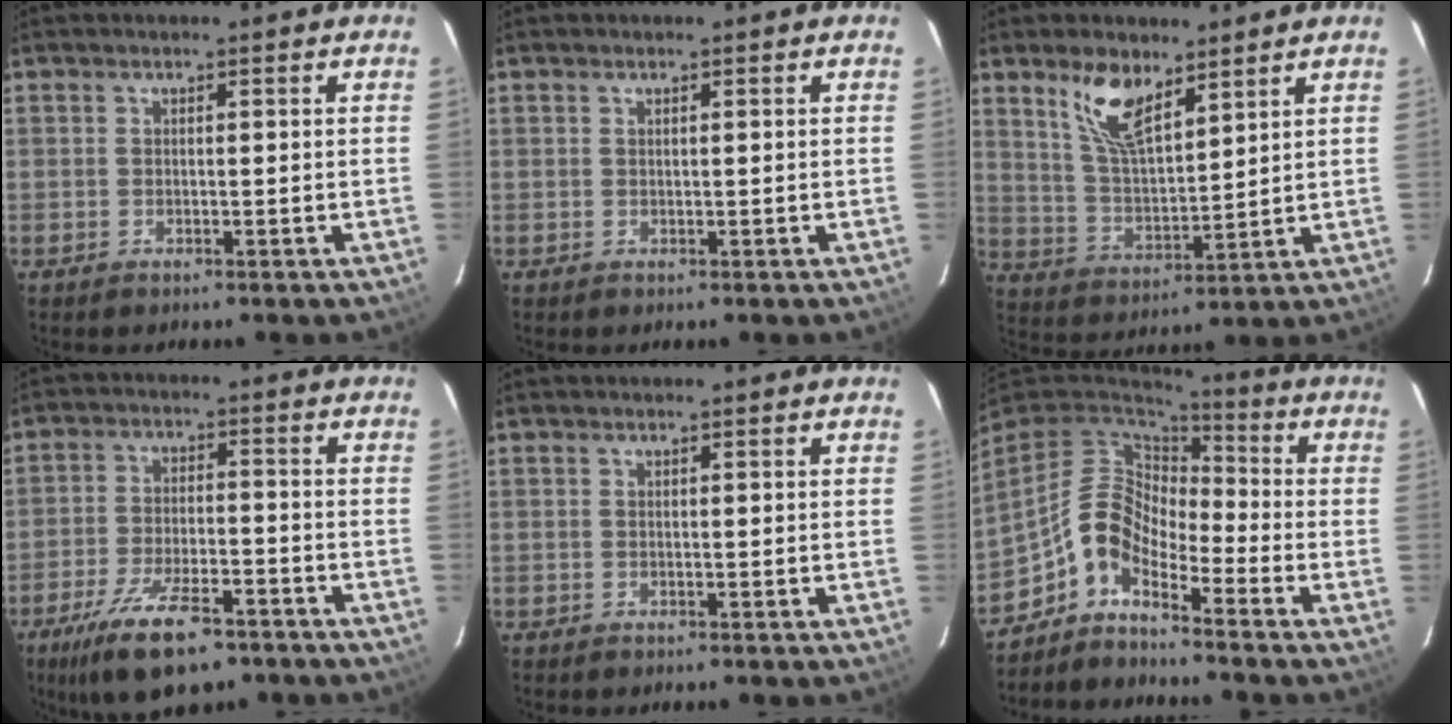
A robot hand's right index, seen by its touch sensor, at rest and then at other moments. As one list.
[{"total": 0.0}, {"total": 10.0, "force": [6.5, 4.0, 6.5], "torque": [-0.124, 0.006, 0.132]}, {"total": 14.0, "force": [-9.5, 4.9, 9.1], "torque": [-0.195, -0.025, -0.161]}, {"total": 0.0}, {"total": 8.3, "force": [-5.1, 4.0, 5.2], "torque": [-0.103, 0.023, -0.117]}]